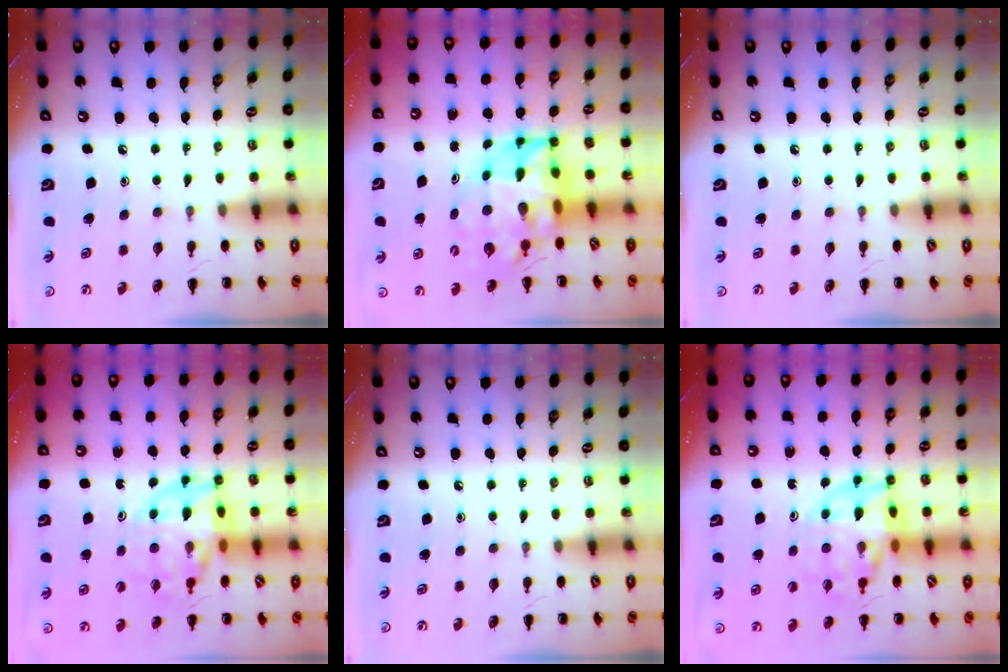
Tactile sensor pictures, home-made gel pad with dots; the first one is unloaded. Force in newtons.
{"total": 9.7, "press": 9.2, "slide": 2.9}
{"total": 0.0}
{"total": 14.1, "press": 13.6, "slide": 3.7}
{"total": 0.0}
{"total": 14.1, "press": 13.6, "slide": 3.7}